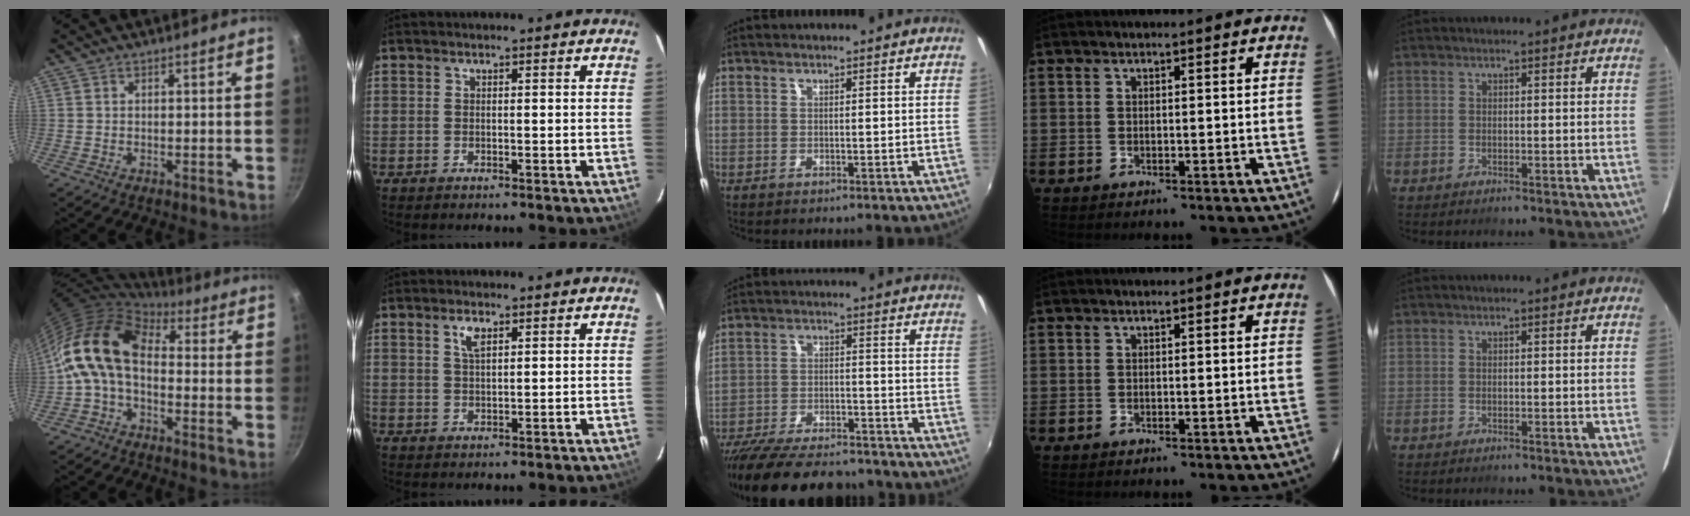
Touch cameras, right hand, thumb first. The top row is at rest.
{"thumb": {"total": 12.7, "force": [-0.5, 8.2, 9.6], "torque": [-0.159, 0.033, -0.029]}, "index": {"total": 2.8, "force": [1.5, 1.2, 2.1], "torque": [-0.041, 0.003, 0.028]}, "middle": {"total": 22.1, "force": [-19.0, 5.9, 9.6], "torque": [-0.193, -0.029, -0.279]}}